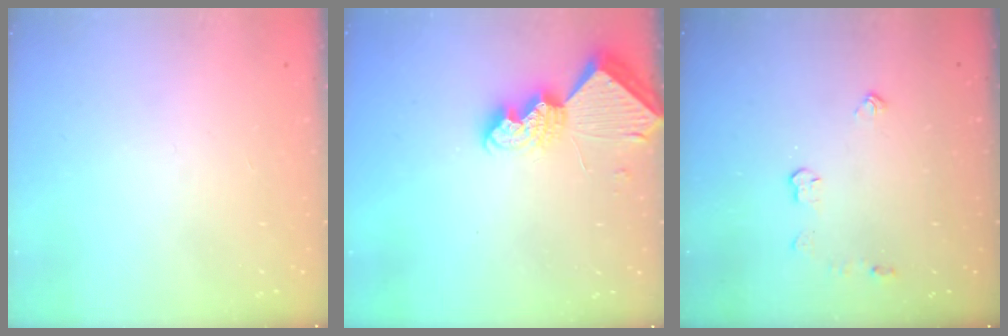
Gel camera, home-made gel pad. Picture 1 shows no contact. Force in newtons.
{"total": 8.8, "press": 8.7, "slide": 0.8}
{"total": 3.9, "press": 3.8, "slide": 0.6}